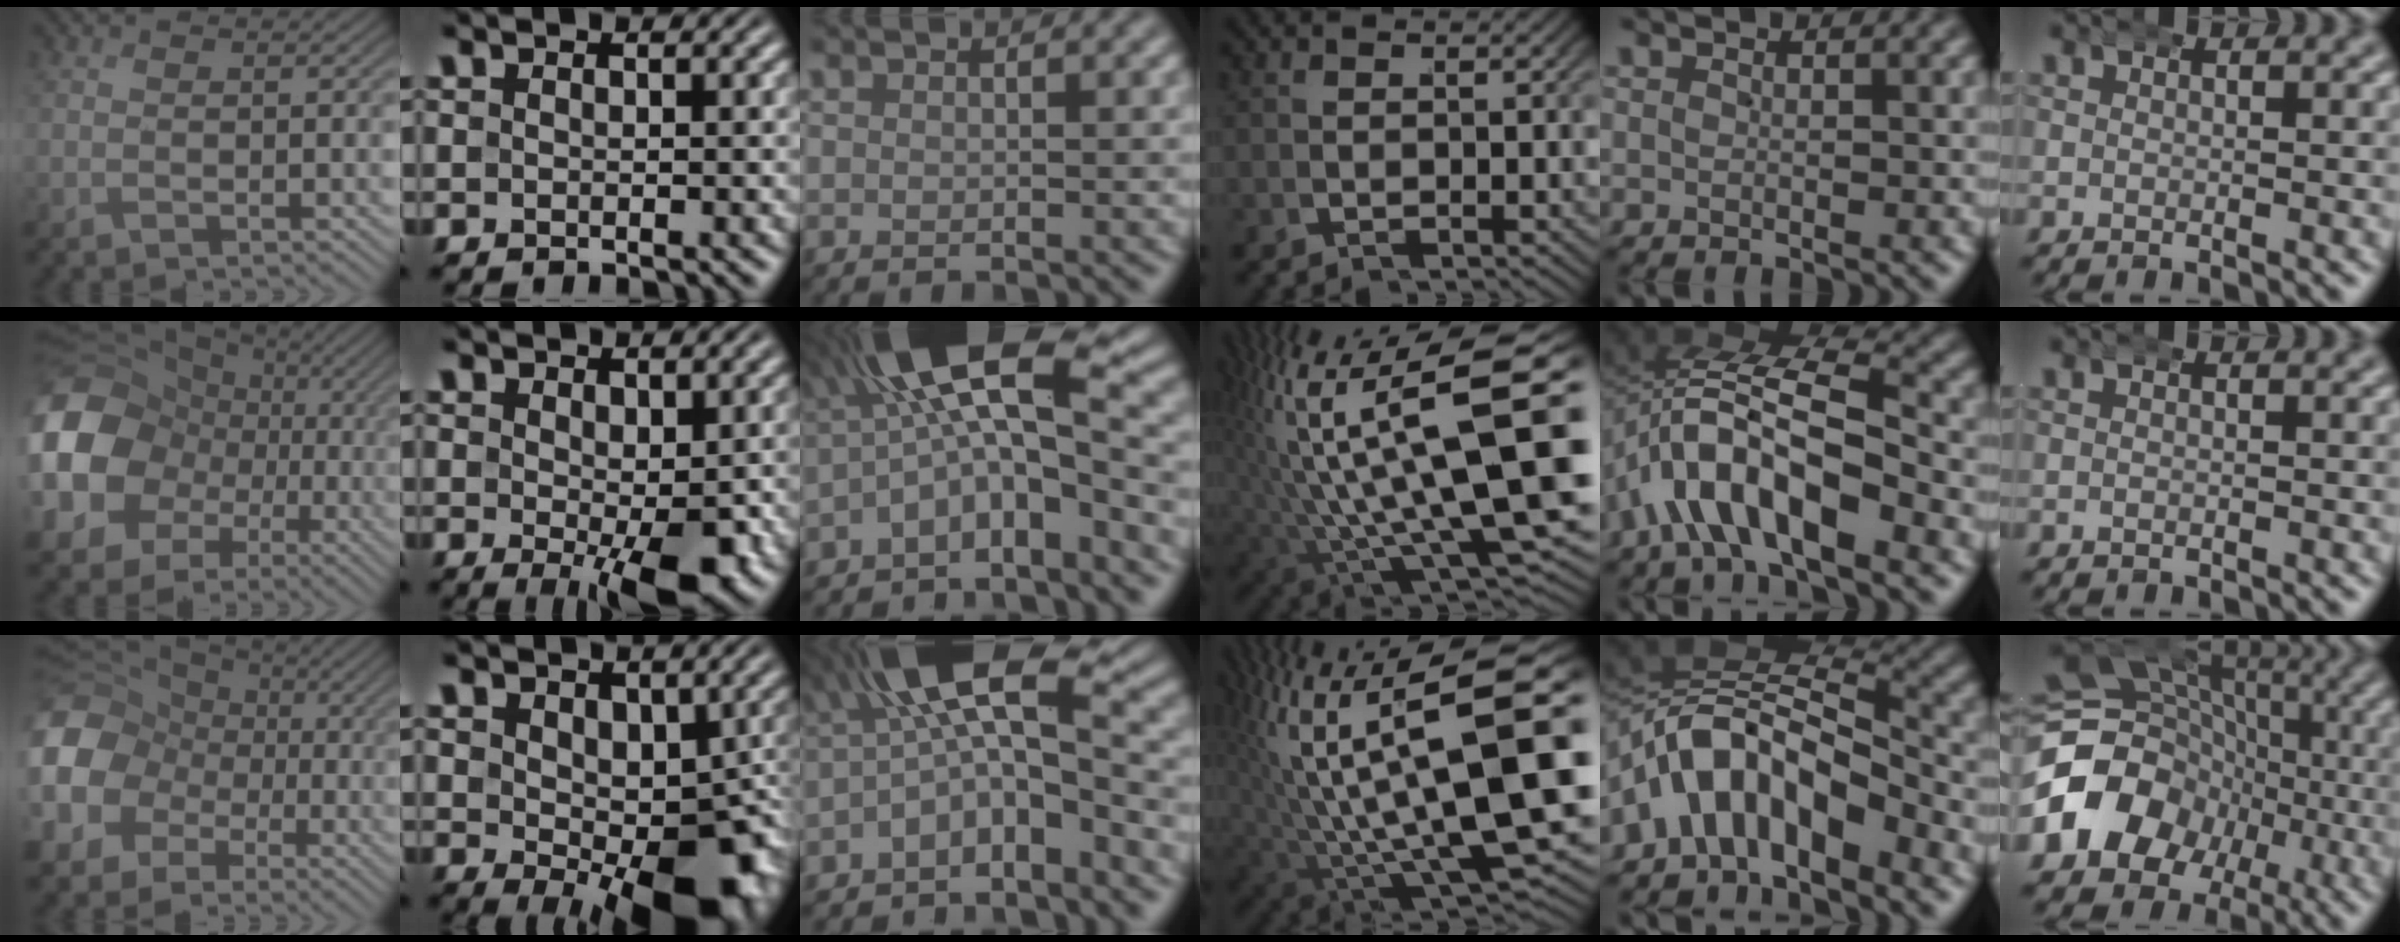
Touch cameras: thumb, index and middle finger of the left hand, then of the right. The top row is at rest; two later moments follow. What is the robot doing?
{"motion": "wrap", "object": "arm wrap"}